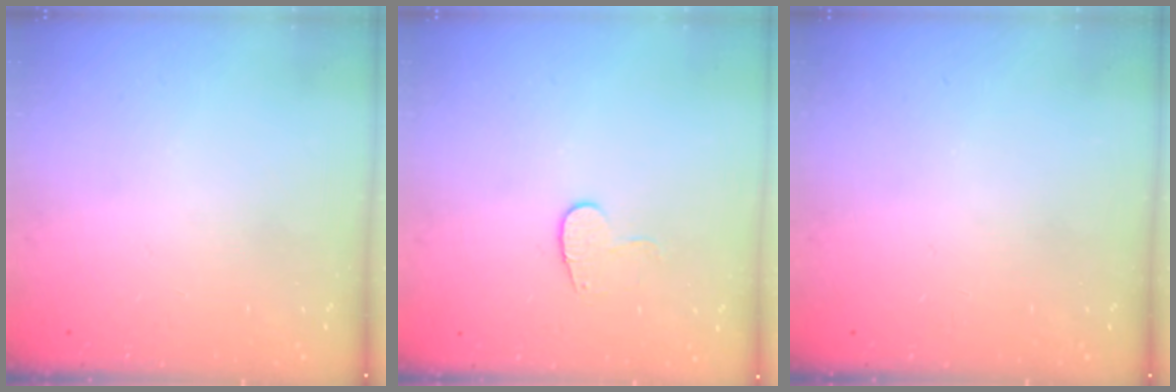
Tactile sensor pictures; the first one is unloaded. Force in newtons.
{"total": 7.7, "press": 7.6, "slide": 0.5}
{"total": 0.0}